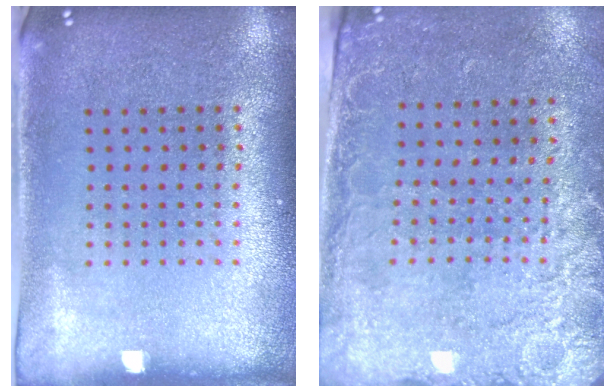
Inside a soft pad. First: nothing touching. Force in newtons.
{"total": 2.6, "press": 2.2, "slide": 1.4}